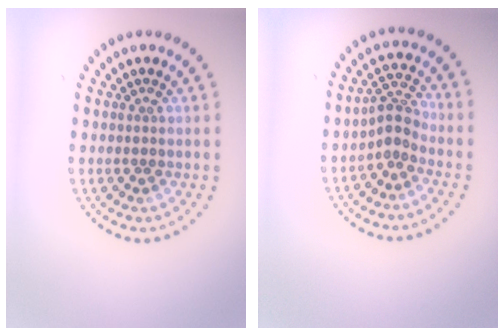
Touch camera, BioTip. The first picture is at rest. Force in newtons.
{"total": 2.3, "press": 1.8, "slide": 1.5}